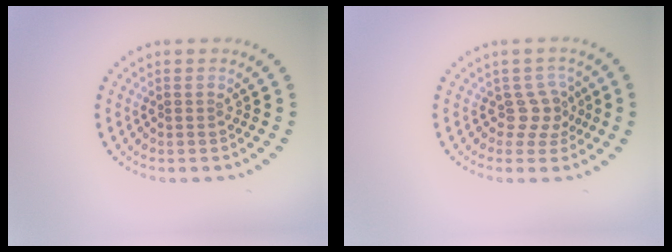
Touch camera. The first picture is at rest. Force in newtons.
{"total": 2.1, "press": 1.5, "slide": 1.5}